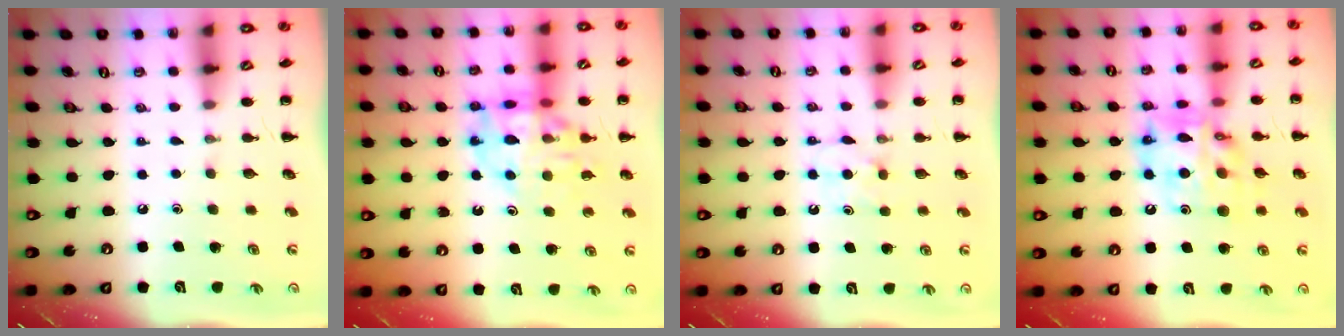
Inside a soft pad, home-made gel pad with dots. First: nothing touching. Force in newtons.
{"total": 16.4, "press": 16.1, "slide": 2.9}
{"total": 4.9, "press": 4.7, "slide": 1.4}
{"total": 15.5, "press": 15.0, "slide": 4.0}